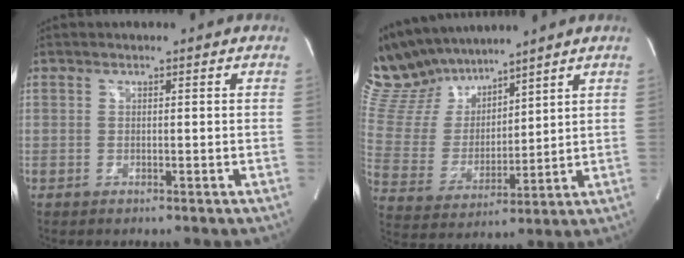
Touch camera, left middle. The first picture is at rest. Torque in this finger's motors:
{"motor_torque": [0.84, -1.30, 0.14, -0.04]}